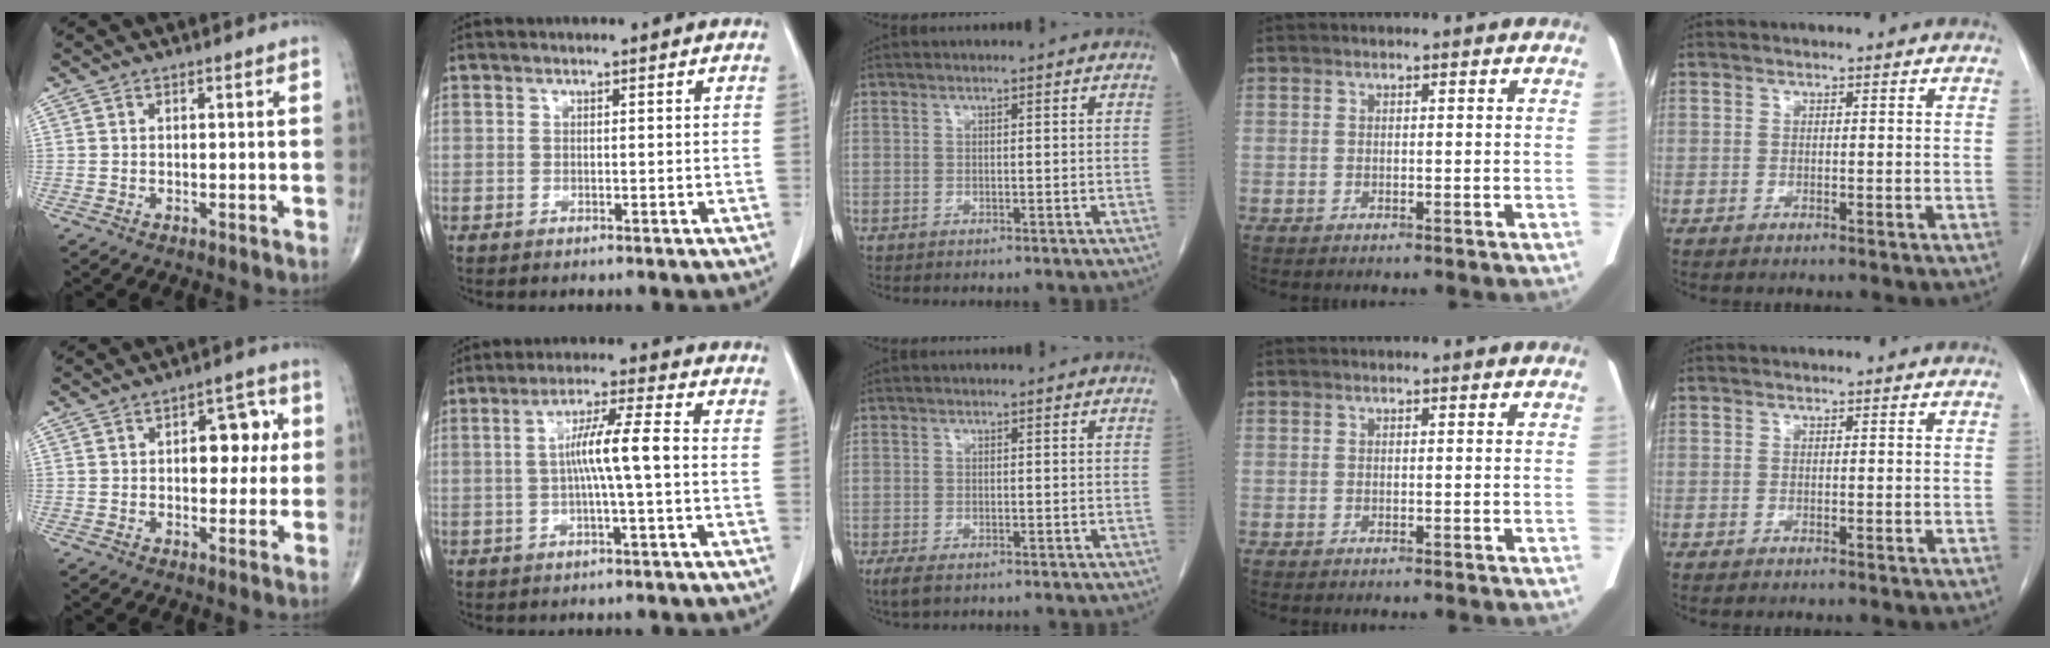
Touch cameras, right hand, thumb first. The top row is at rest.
{"thumb": {"total": 8.1, "force": [1.3, 4.8, 6.5], "torque": [-0.047, 0.010, 0.016]}, "index": {"total": 7.2, "force": [-0.4, -0.3, 7.2], "torque": [-0.132, 0.014, -0.008]}, "middle": {"total": 2.3, "force": [-1.5, 0.9, 1.6], "torque": [-0.037, -0.006, -0.022]}}